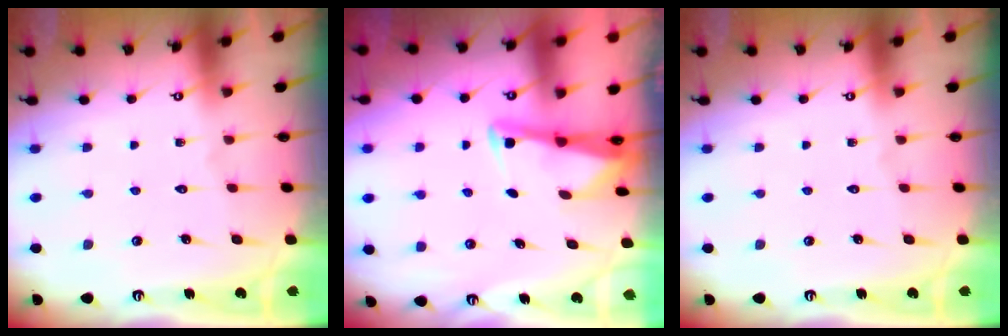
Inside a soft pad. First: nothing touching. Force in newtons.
{"total": 2.7, "press": 2.7, "slide": 0.2}
{"total": 0.0}